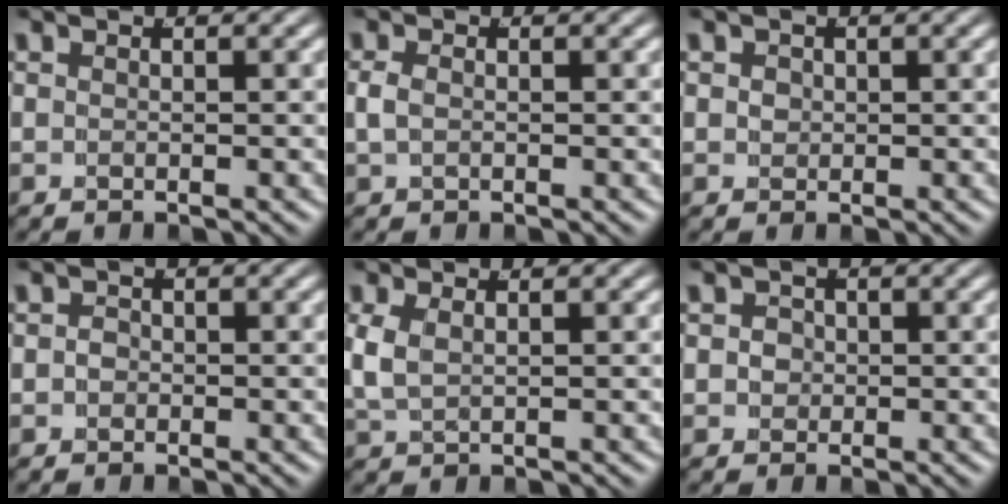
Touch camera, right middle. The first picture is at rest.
{"total": 0.9, "force": [0.0, 0.4, 0.8], "torque": [-0.020, -0.003, 0.005]}
{"total": 0.6, "force": [0.2, 0.5, 0.2], "torque": [-0.004, -0.007, 0.011]}
{"total": 0.7, "force": [-0.4, 0.6, 0.0], "torque": [-0.001, -0.007, -0.006]}
{"total": 2.4, "force": [0.5, 1.6, 1.7], "torque": [-0.044, -0.005, 0.020]}
{"total": 1.7, "force": [-0.1, 1.7, 0.3], "torque": [-0.008, -0.007, -0.002]}